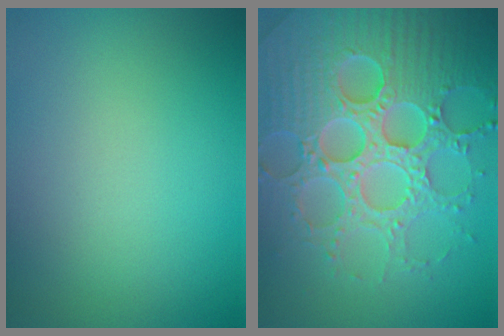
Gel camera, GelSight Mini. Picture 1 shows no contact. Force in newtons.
{"total": 8.0, "press": 7.8, "slide": 1.8}